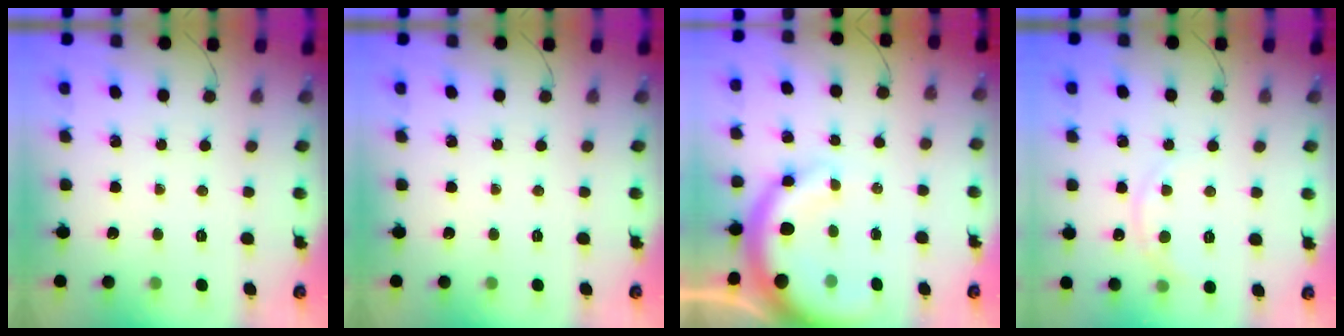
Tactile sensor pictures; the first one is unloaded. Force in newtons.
{"total": 0.0}
{"total": 11.4, "press": 11.1, "slide": 2.6}
{"total": 3.2, "press": 3.1, "slide": 1.0}